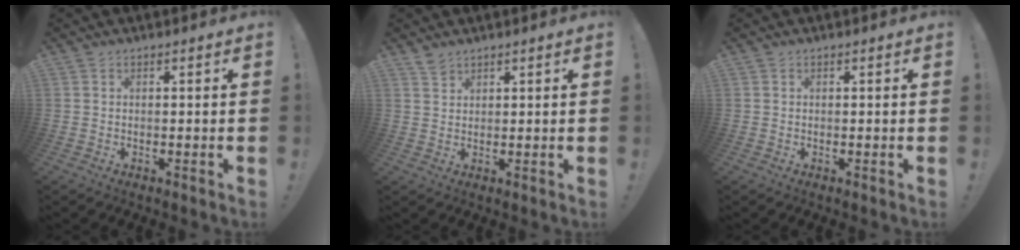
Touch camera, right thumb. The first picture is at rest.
{"total": 2.6, "force": [2.3, 0.8, 0.9], "torque": [-0.003, -0.016, 0.041]}
{"total": 0.0}